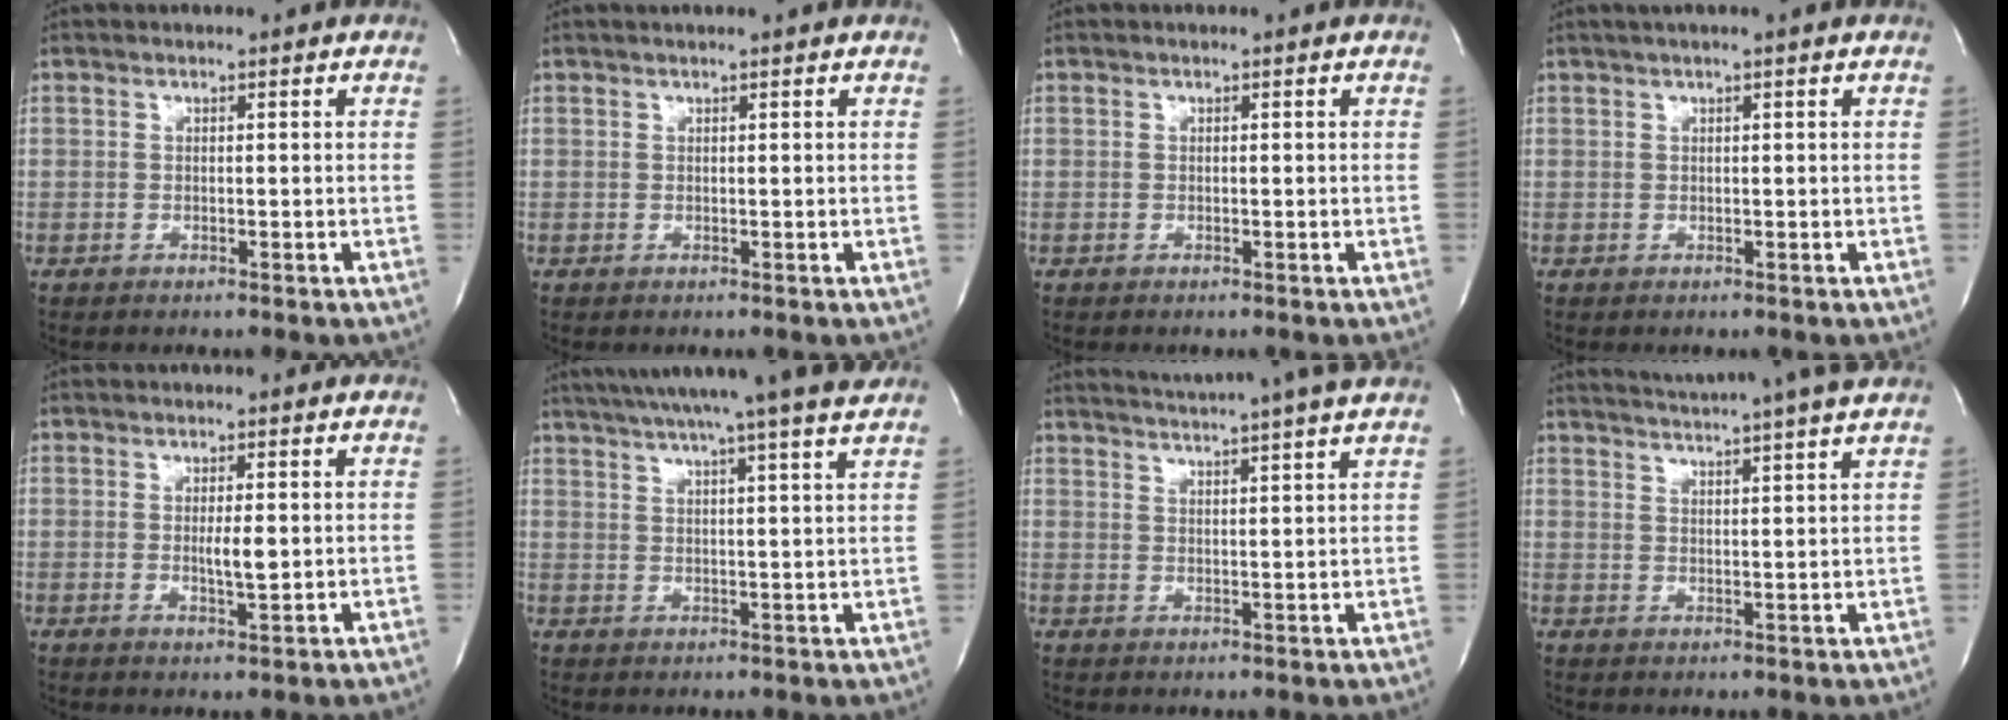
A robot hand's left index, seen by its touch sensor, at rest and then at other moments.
{"total": 1.7, "force": [1.5, -0.3, 0.9], "torque": [-0.014, 0.015, 0.025]}
{"total": 0.0}
{"total": 2.1, "force": [1.5, -0.4, 1.5], "torque": [-0.027, 0.016, 0.027]}
{"total": 3.1, "force": [0.1, 0.5, 3.0], "torque": [-0.055, -0.005, 0.002]}
{"total": 16.7, "force": [14.2, -1.2, 8.8], "torque": [-0.150, 0.004, 0.190]}
{"total": 14.7, "force": [13.2, -1.5, 6.1], "torque": [-0.111, -0.012, 0.175]}
{"total": 15.6, "force": [14.0, -1.2, 6.6], "torque": [-0.118, -0.011, 0.186]}